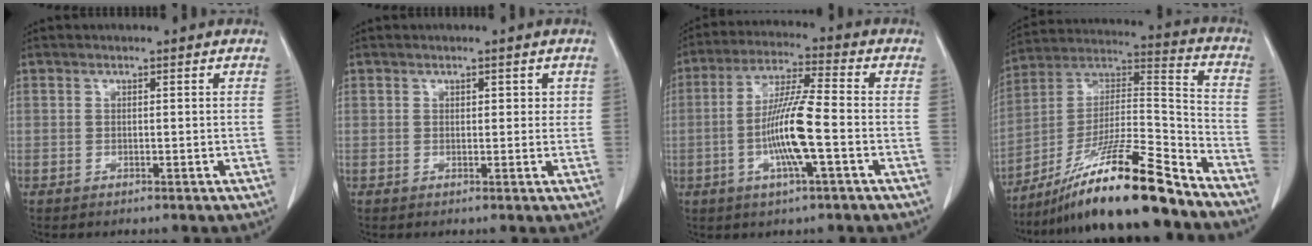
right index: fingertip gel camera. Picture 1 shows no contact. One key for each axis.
{"total": 1.8, "fx": 0.7, "fy": 1.2, "fz": 1.2, "tx": -0.008, "ty": 0.001, "tz": 0.008}
{"total": 10.7, "fx": -2.4, "fy": 0.2, "fz": 10.4, "tx": -0.202, "ty": -0.001, "tz": -0.049}
{"total": 19.7, "fx": -15.1, "fy": 0.3, "fz": 12.7, "tx": -0.228, "ty": -0.005, "tz": -0.270}